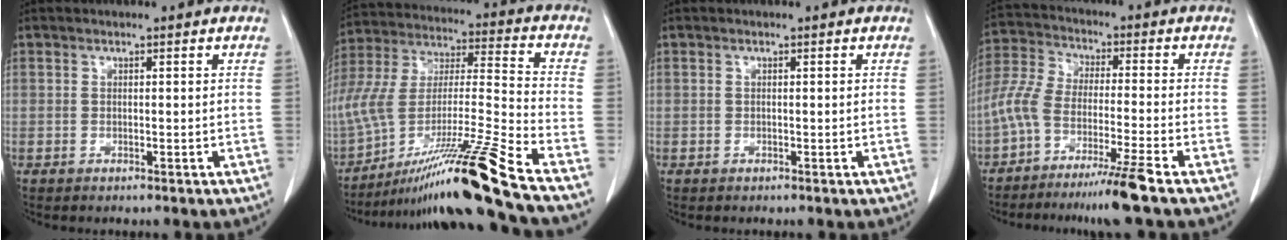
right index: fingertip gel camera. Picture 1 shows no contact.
{"total": 23.5, "force": [-16.9, -1.8, 16.2], "torque": [-0.305, -0.023, -0.306]}
{"total": 0.0}
{"total": 9.2, "force": [-5.7, 0.2, 7.1], "torque": [-0.157, -0.005, -0.116]}